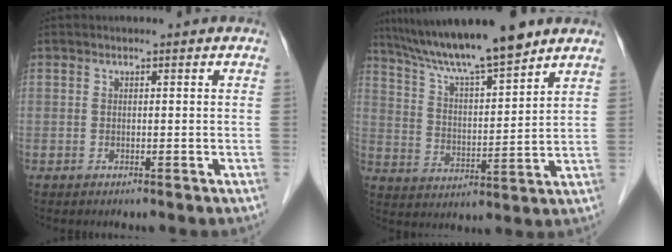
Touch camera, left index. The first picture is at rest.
{"total": 14.3, "force": [11.9, 0.3, 7.9], "torque": [-0.137, 0.011, 0.210]}